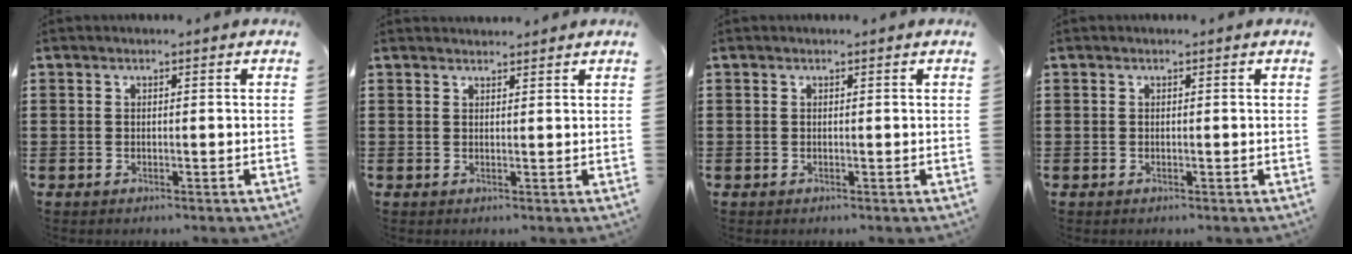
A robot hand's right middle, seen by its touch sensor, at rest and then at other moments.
{"total": 1.3, "force": [1.3, 0.2, 0.0], "torque": [-0.002, 0.002, 0.025]}
{"total": 0.0}
{"total": 0.0}